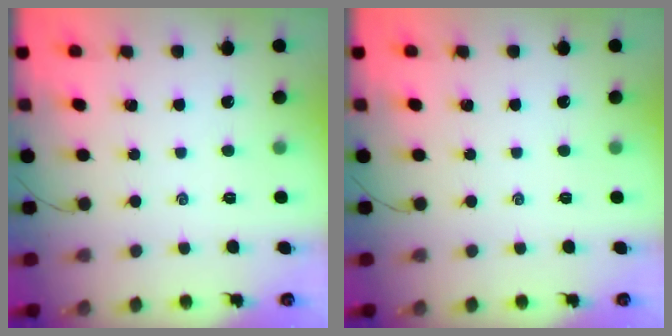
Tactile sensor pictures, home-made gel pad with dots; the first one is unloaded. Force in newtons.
{"total": 0.0}